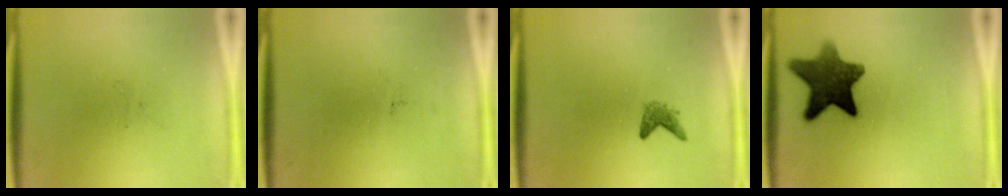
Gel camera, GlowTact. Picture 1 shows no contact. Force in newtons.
{"total": 0.0}
{"total": 1.4}
{"total": 11.5}